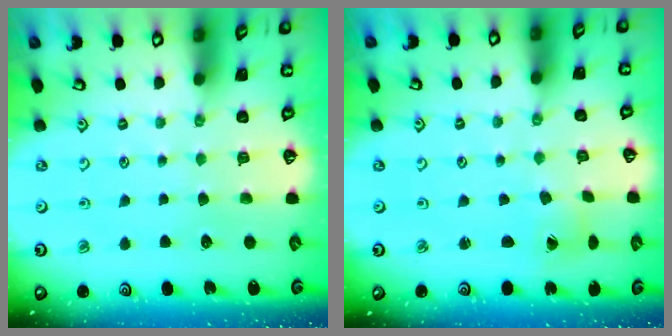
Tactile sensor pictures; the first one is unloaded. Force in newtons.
{"total": 0.5, "press": 0.5, "slide": 0.1}